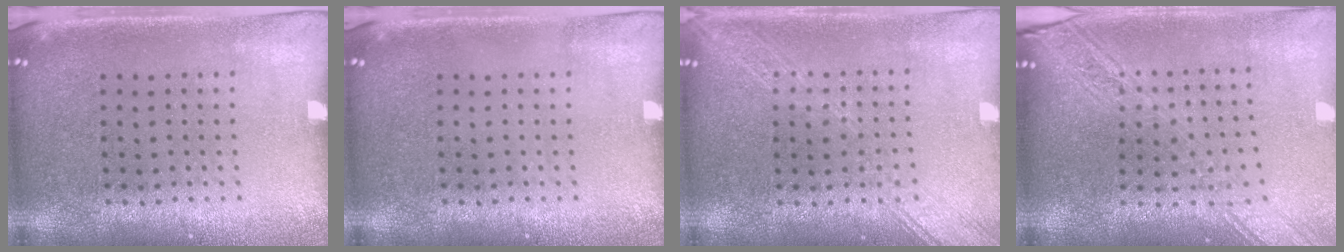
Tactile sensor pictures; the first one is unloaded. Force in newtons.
{"total": 0.0}
{"total": 1.7, "press": 1.7, "slide": 0.2}
{"total": 2.4, "press": 2.0, "slide": 1.4}